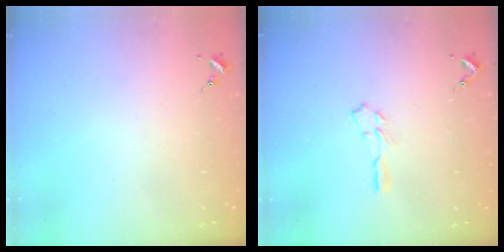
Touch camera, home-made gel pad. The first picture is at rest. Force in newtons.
{"total": 3.6, "press": 3.6, "slide": 0.4}